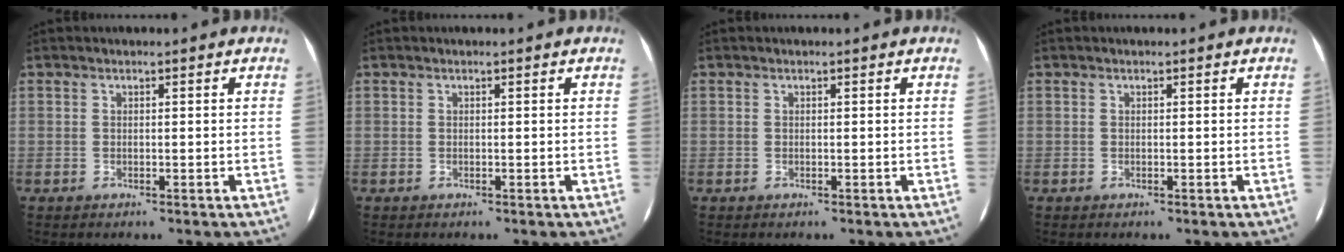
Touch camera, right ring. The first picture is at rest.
{"total": 0.0}
{"total": 0.0}
{"total": 0.0}